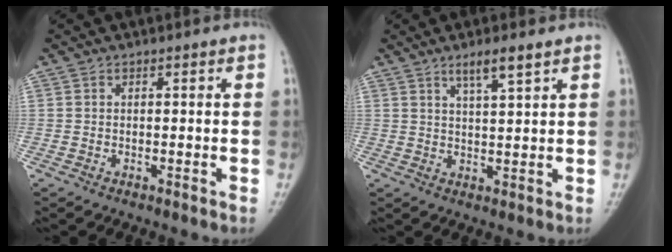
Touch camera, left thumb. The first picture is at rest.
{"total": 4.5, "force": [2.9, 0.4, 3.3], "torque": [-0.060, -0.019, 0.055]}